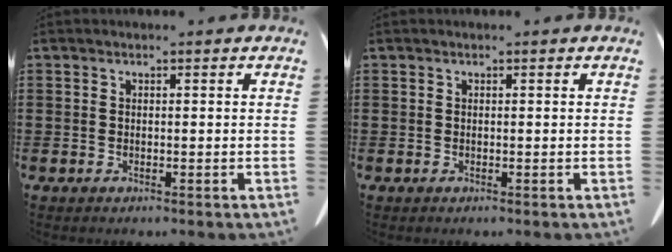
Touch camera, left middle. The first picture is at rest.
{"total": 0.0}